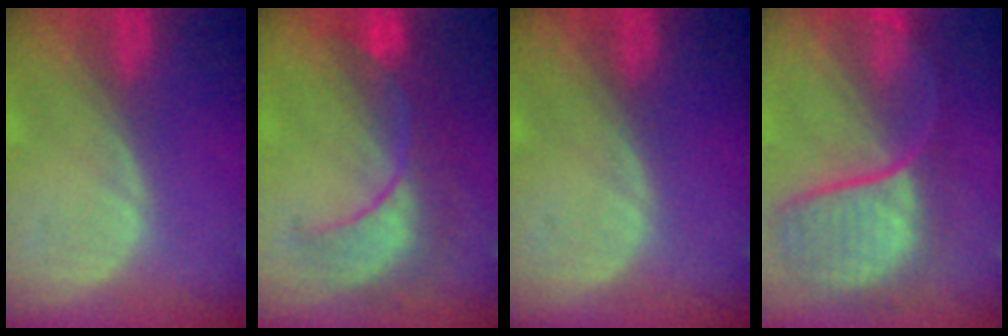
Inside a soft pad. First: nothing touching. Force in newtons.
{"total": 8.1, "press": 8.1, "slide": 0.7}
{"total": 0.0}
{"total": 10.2, "press": 9.5, "slide": 3.9}